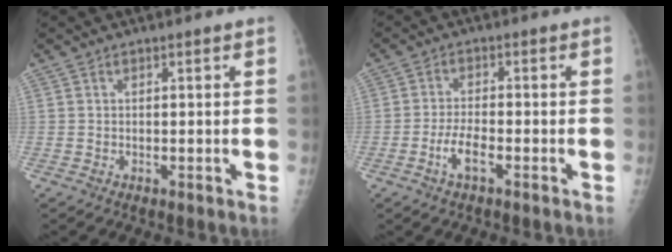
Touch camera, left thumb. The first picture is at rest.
{"total": 4.2, "force": [-2.2, 1.4, 3.3], "torque": [-0.070, 0.013, -0.042]}